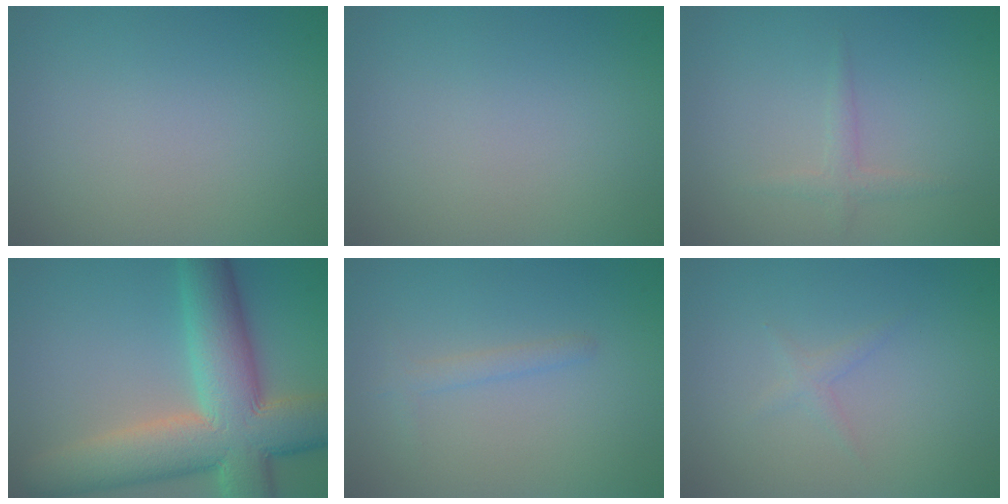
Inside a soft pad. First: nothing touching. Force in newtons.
{"total": 0.0}
{"total": 1.3, "press": 1.3, "slide": 0.0}
{"total": 12.4, "press": 12.4, "slide": 0.9}
{"total": 1.2, "press": 1.2, "slide": 0.0}
{"total": 0.9, "press": 0.9, "slide": 0.0}